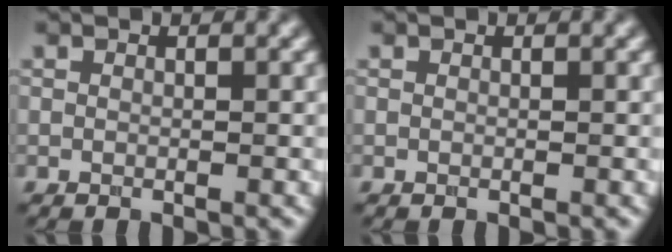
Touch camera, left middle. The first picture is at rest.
{"total": 0.0}